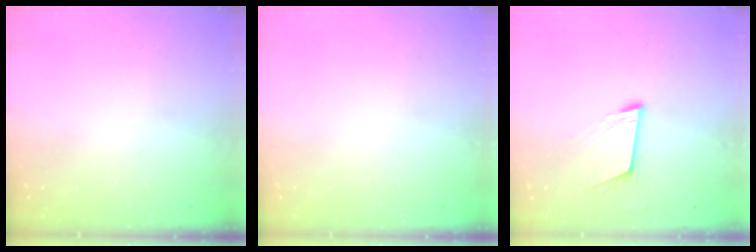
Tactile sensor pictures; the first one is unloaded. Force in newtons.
{"total": 0.0}
{"total": 6.7, "press": 6.4, "slide": 2.0}